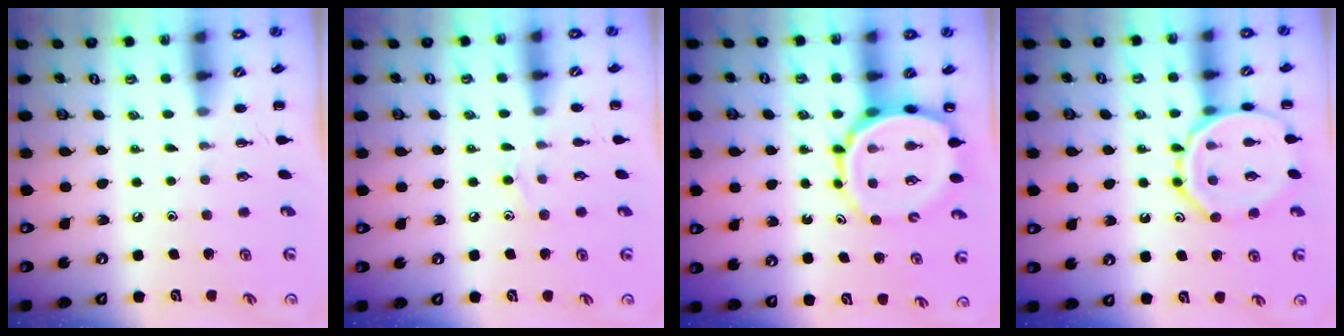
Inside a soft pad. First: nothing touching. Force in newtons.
{"total": 7.6, "press": 7.3, "slide": 2.3}
{"total": 11.6, "press": 11.0, "slide": 3.8}
{"total": 14.3, "press": 14.3, "slide": 1.0}